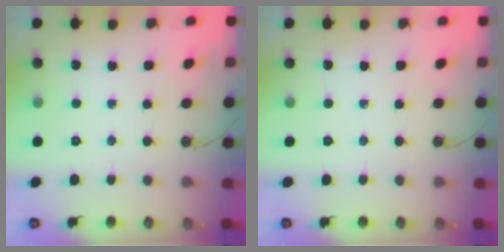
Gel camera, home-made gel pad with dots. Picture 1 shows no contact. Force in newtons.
{"total": 0.0}